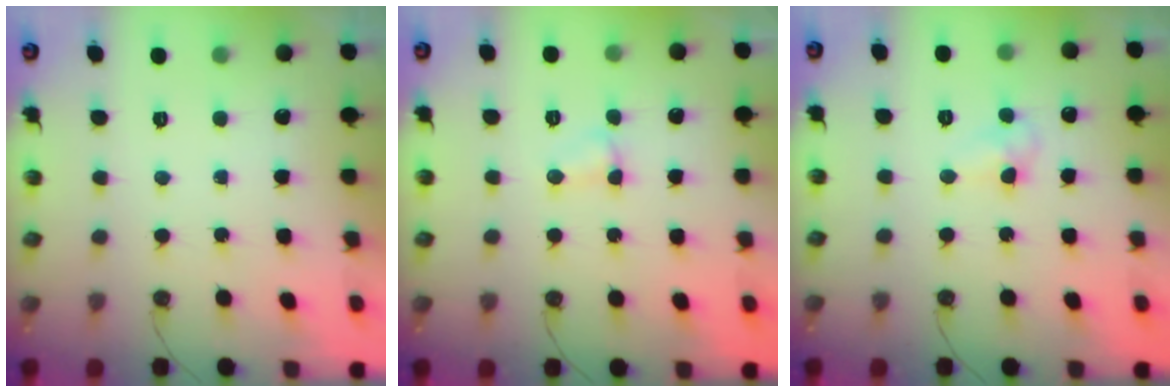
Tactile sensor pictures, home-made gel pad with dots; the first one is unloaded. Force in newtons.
{"total": 2.8, "press": 2.8, "slide": 0.4}
{"total": 6.2, "press": 6.2, "slide": 0.8}